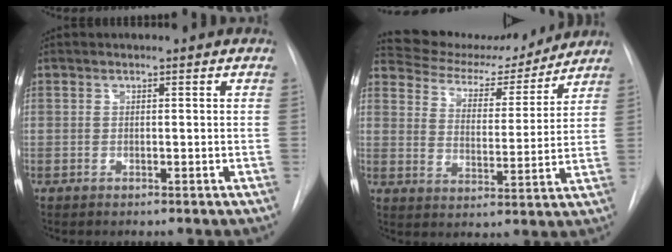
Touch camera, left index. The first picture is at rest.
{"total": 14.3, "force": [13.6, 3.5, 2.8], "torque": [-0.036, -0.006, 0.199]}